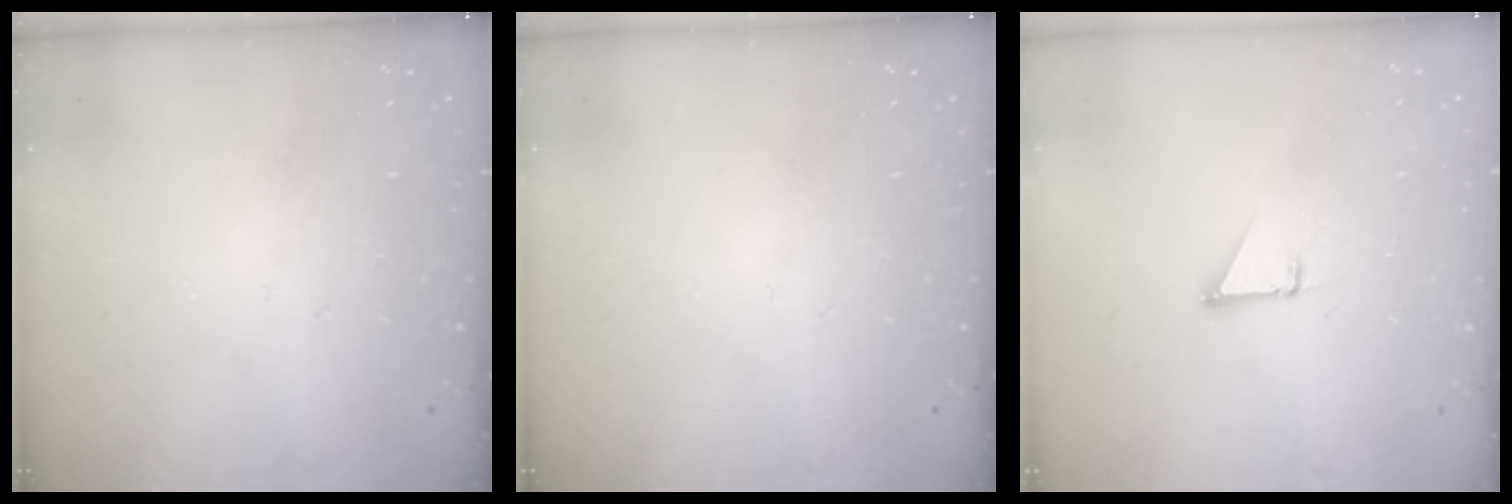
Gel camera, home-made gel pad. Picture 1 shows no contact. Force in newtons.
{"total": 0.0}
{"total": 1.4, "press": 1.3, "slide": 0.1}